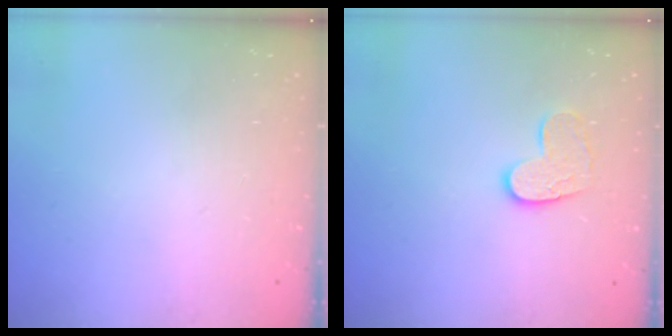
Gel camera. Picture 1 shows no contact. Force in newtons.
{"total": 9.5, "press": 9.5, "slide": 0.6}